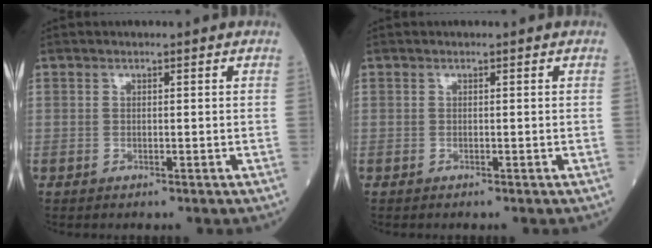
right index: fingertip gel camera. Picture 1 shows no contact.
{"total": 0.0}